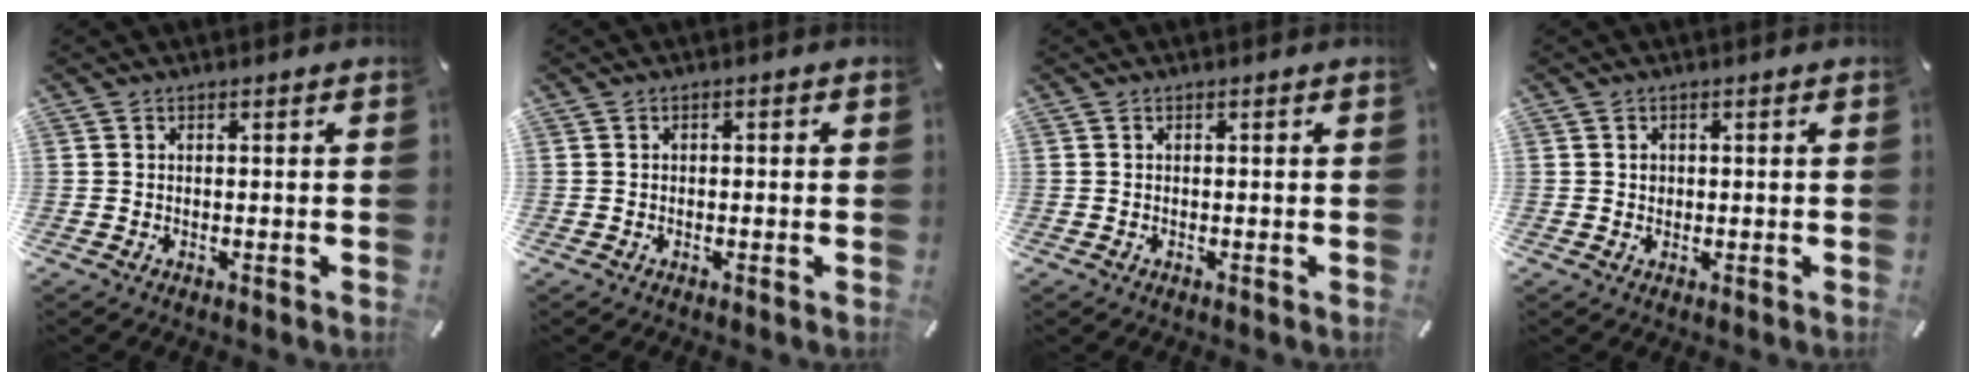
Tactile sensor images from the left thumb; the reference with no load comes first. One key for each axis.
{"total": 0.8, "fx": -0.3, "fy": 0.5, "fz": 0.6, "tx": -0.012, "ty": 0.002, "tz": -0.007}
{"total": 0.0}
{"total": 1.1, "fx": 0.1, "fy": 1.0, "fz": 0.4, "tx": -0.008, "ty": 0.005, "tz": 0.000}